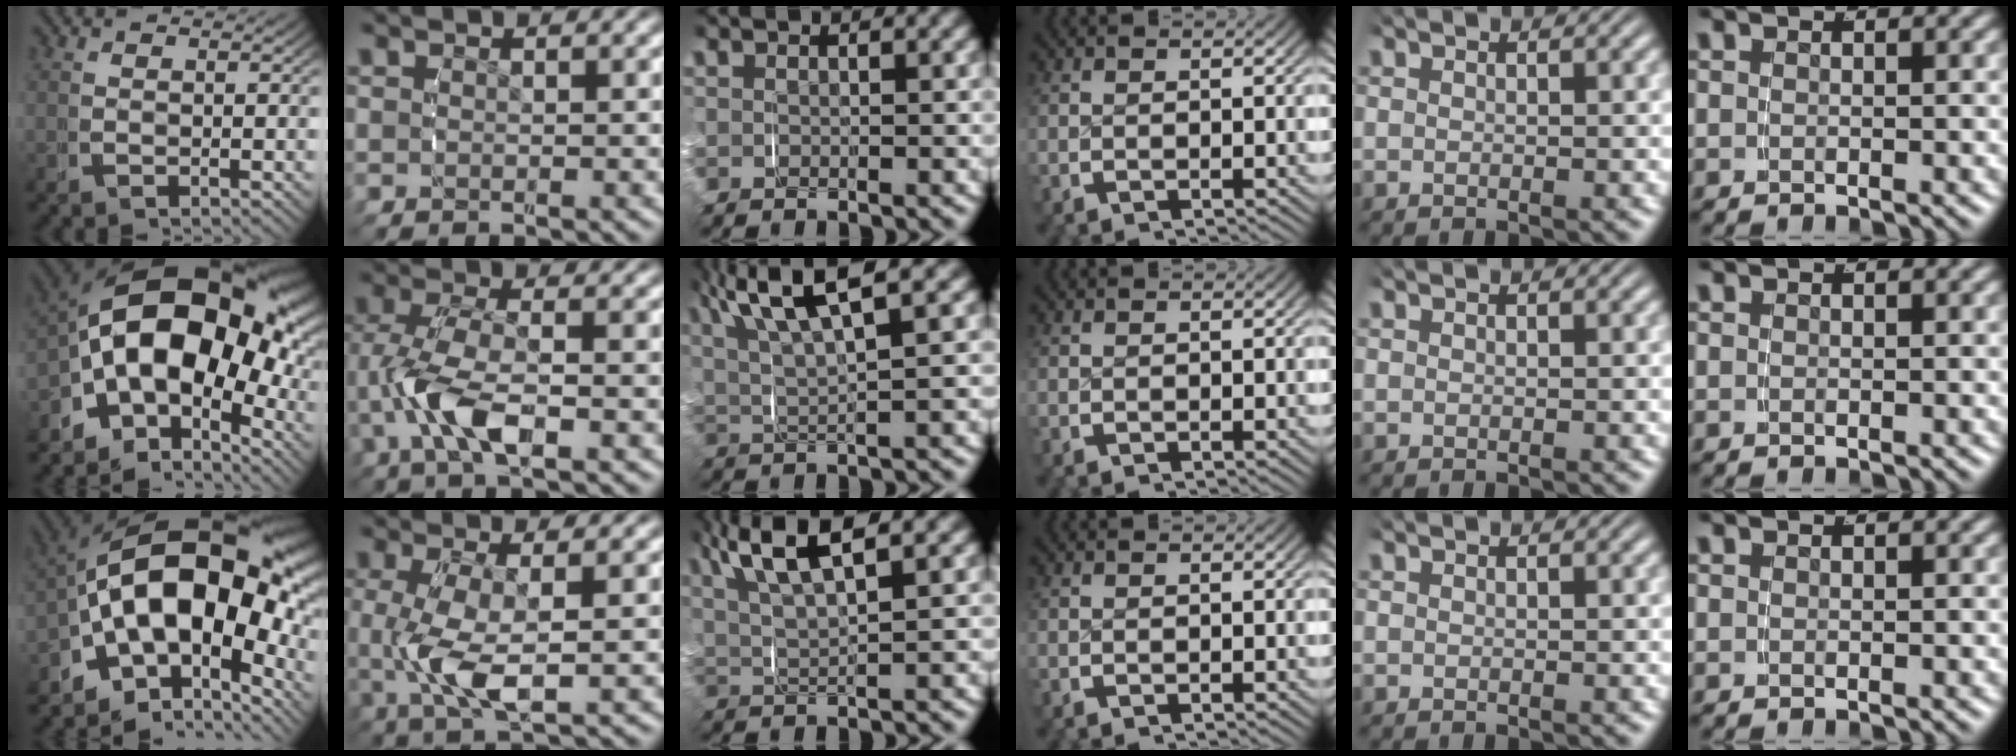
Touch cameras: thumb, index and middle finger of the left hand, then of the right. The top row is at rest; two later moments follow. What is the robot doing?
{"motion": "grasp_and_lifting", "object": "paper plate"}